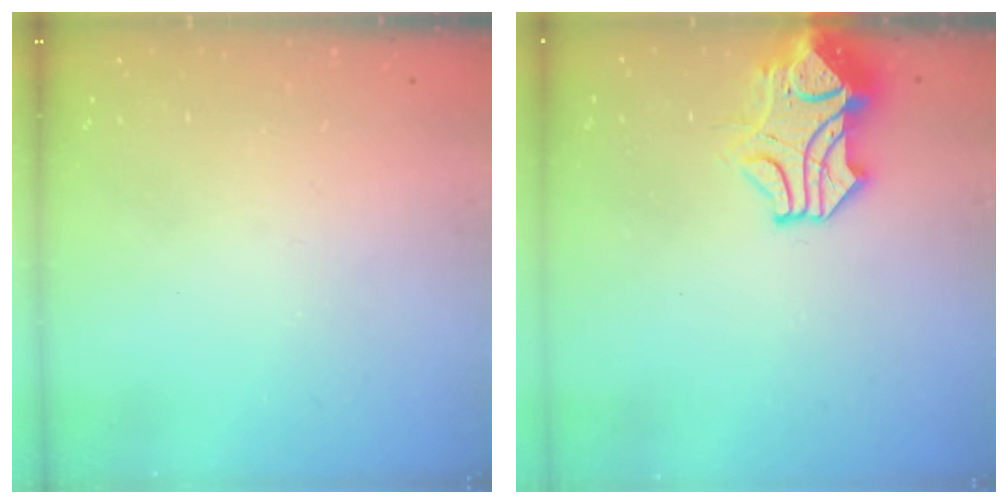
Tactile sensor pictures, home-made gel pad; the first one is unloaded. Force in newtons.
{"total": 3.0, "press": 2.8, "slide": 1.1}